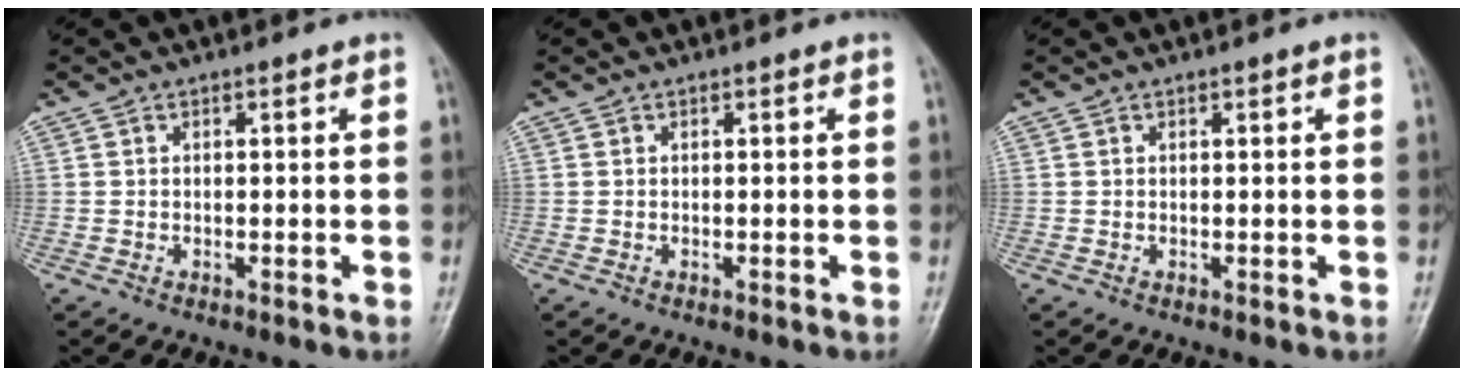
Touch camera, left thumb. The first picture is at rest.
{"total": 0.0}
{"total": 0.6, "force": [0.2, 0.1, 0.5], "torque": [-0.009, 0.000, 0.003]}